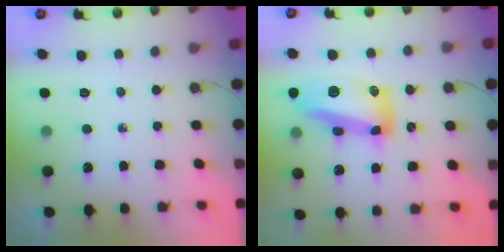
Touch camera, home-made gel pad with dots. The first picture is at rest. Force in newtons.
{"total": 16.3, "press": 16.2, "slide": 1.3}